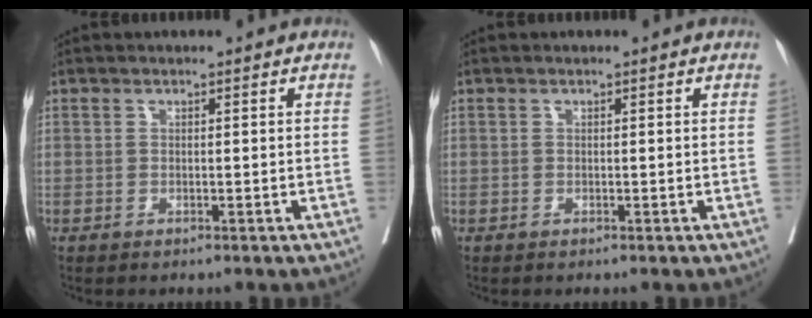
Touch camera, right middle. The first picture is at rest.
{"total": 0.0}